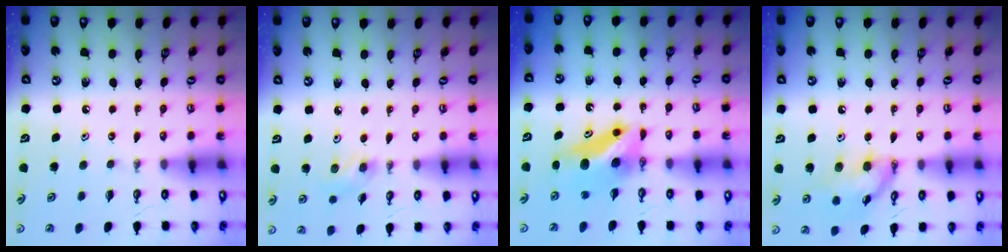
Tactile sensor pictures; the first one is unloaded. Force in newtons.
{"total": 3.6, "press": 3.5, "slide": 0.7}
{"total": 7.0, "press": 7.0, "slide": 0.6}
{"total": 12.8, "press": 12.8, "slide": 0.5}